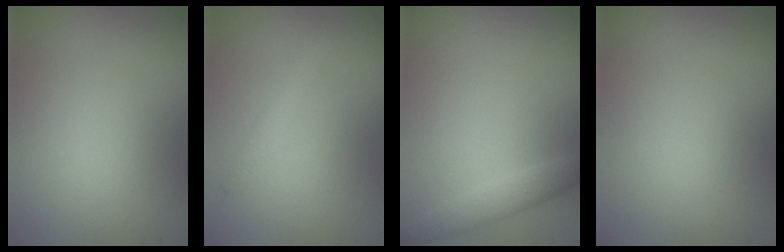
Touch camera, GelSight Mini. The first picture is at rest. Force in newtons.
{"total": 1.1, "press": 1.1, "slide": 0.2}
{"total": 1.8, "press": 1.8, "slide": 0.2}
{"total": 0.0}